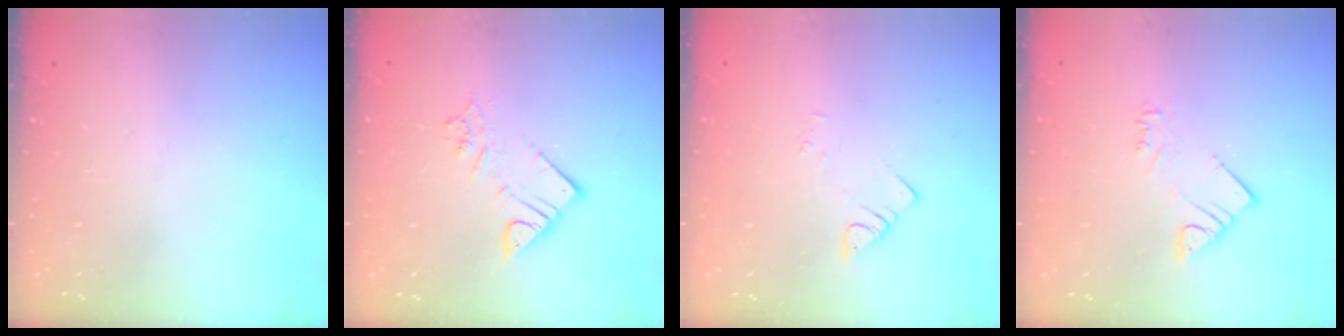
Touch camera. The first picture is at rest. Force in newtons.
{"total": 7.4, "press": 7.4, "slide": 0.4}
{"total": 2.1, "press": 2.0, "slide": 0.4}
{"total": 3.2, "press": 3.2, "slide": 0.2}